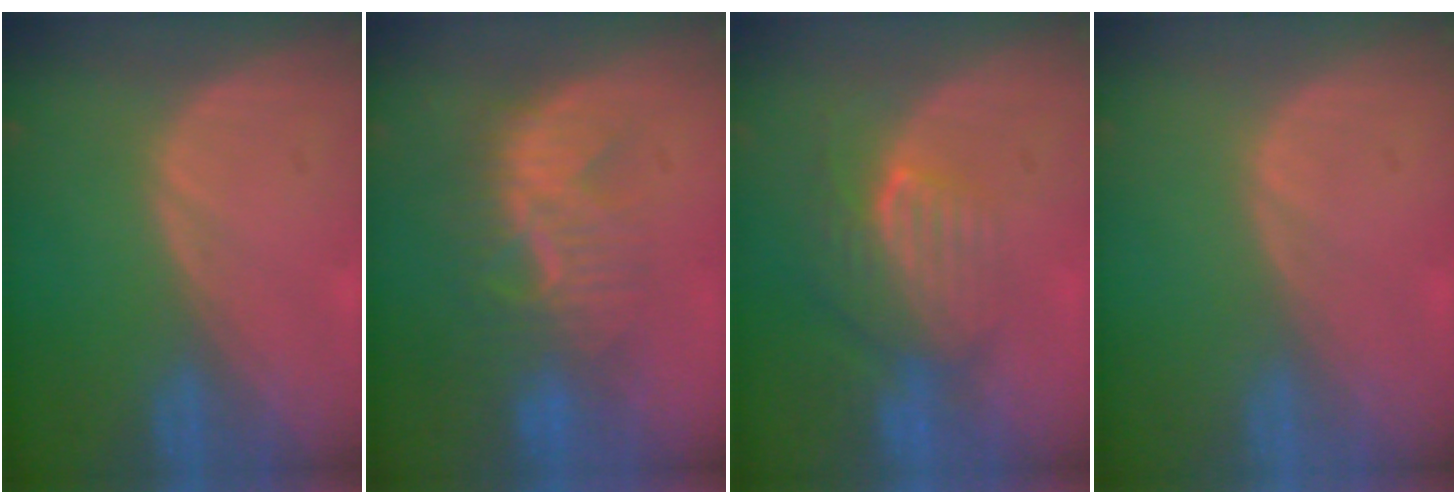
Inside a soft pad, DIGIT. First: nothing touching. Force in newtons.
{"total": 8.3, "press": 8.0, "slide": 2.4}
{"total": 8.1, "press": 7.2, "slide": 3.6}
{"total": 0.0}